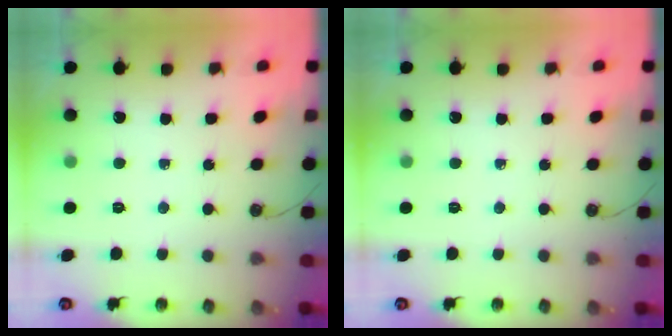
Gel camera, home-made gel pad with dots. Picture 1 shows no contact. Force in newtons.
{"total": 0.0}